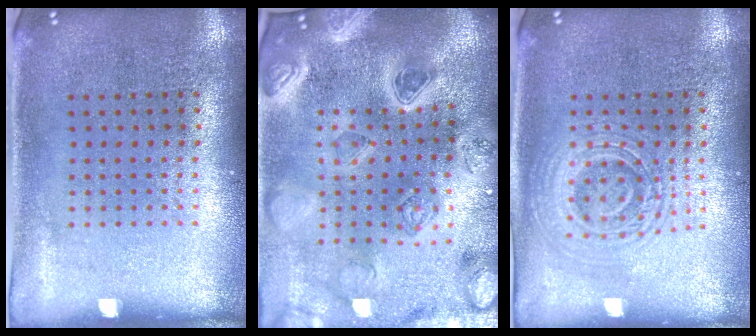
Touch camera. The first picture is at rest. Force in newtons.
{"total": 5.2, "press": 4.4, "slide": 2.9}
{"total": 2.1, "press": 2.1, "slide": 0.4}